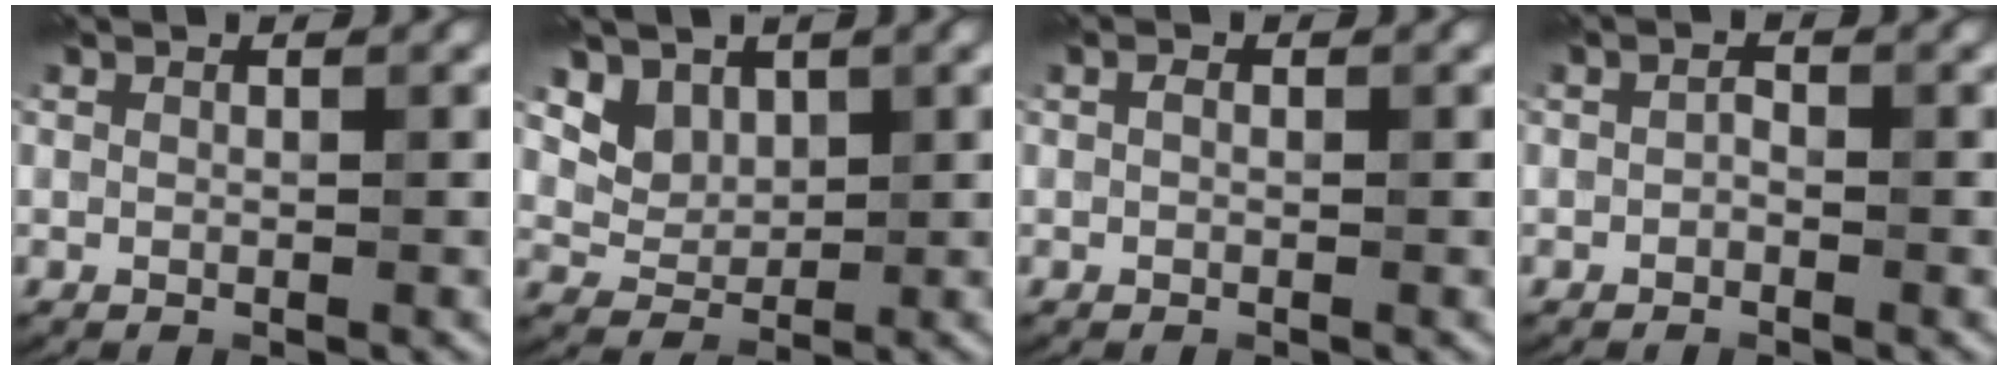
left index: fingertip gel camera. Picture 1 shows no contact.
{"total": 3.7, "force": [2.6, 2.5, 0.8], "torque": [-0.037, -0.015, 0.073]}
{"total": 0.7, "force": [0.1, 0.5, 0.4], "torque": [-0.010, 0.007, 0.000]}
{"total": 0.7, "force": [-0.4, 0.4, 0.3], "torque": [-0.006, 0.010, -0.008]}